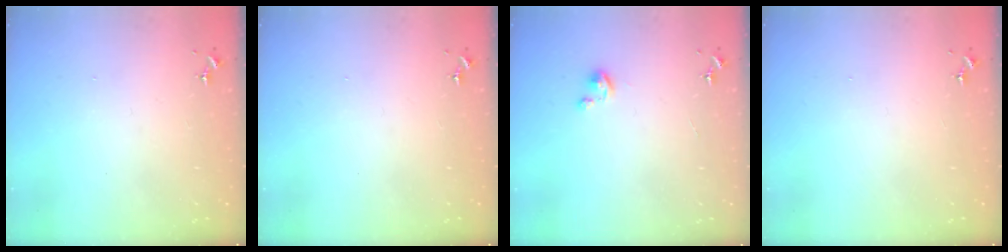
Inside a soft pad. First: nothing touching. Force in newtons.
{"total": 0.0}
{"total": 2.3, "press": 2.2, "slide": 0.2}
{"total": 0.0}